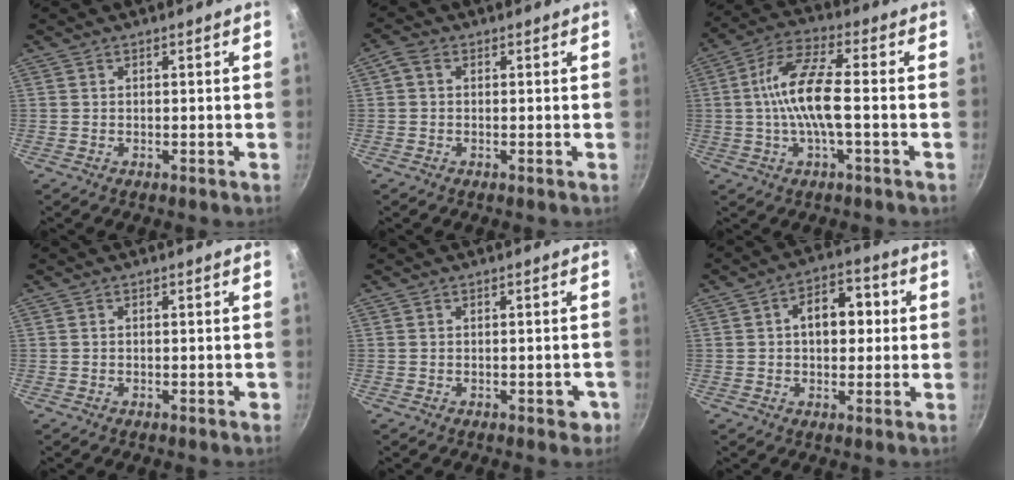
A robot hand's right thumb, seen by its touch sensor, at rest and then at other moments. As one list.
[{"total": 2.3, "force": [0.3, 1.7, 1.6], "torque": [-0.035, 0.010, 0.000]}, {"total": 11.8, "force": [-0.9, 3.5, 11.2], "torque": [-0.223, 0.029, -0.030]}, {"total": 0.6, "force": [-0.4, 0.3, 0.4], "torque": [-0.006, 0.006, -0.005]}, {"total": 2.7, "force": [-1.1, 1.4, 2.1], "torque": [-0.008, 0.010, -0.013]}, {"total": 9.3, "force": [1.1, 6.2, 6.8], "torque": [-0.060, 0.021, 0.005]}]